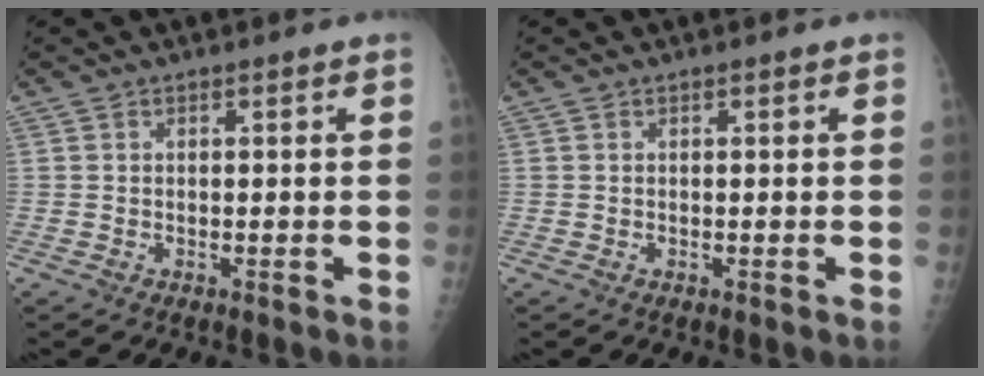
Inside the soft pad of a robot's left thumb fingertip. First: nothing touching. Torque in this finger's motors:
{"motor_torque": [-0.18, 0.01, -0.15, -0.05, 0.02]}